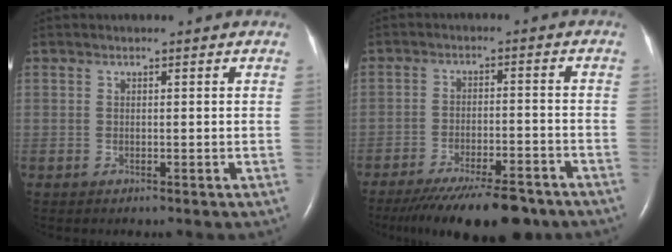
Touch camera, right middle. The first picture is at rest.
{"total": 15.0, "force": [-12.4, 3.1, 7.9], "torque": [-0.111, -0.020, -0.182]}